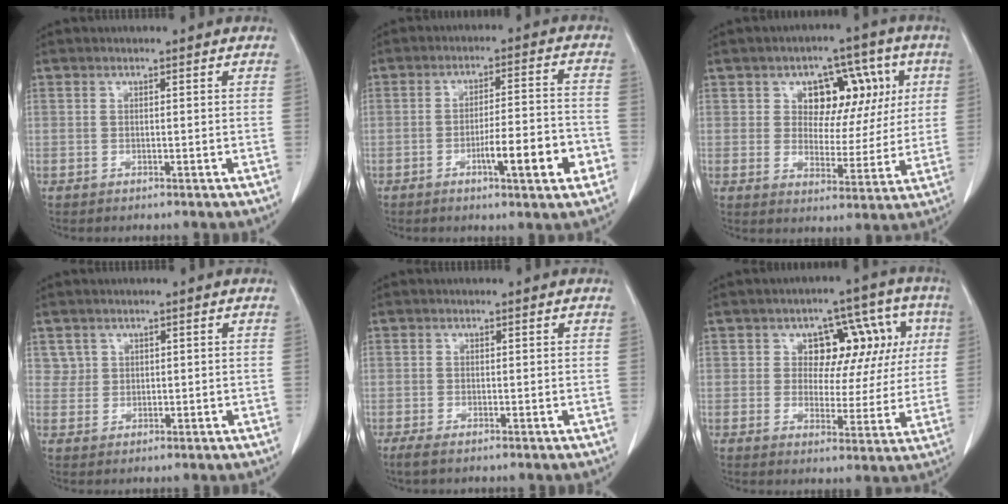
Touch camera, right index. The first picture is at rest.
{"total": 9.6, "force": [-3.9, 1.0, 8.7], "torque": [-0.131, 0.005, -0.057]}
{"total": 10.9, "force": [3.3, 7.3, 7.3], "torque": [-0.079, 0.037, 0.054]}
{"total": 2.0, "force": [0.9, 1.8, -0.1], "torque": [0.016, 0.004, 0.012]}
{"total": 1.4, "force": [-0.8, 0.4, 1.1], "torque": [-0.023, -0.003, -0.016]}
{"total": 10.7, "force": [2.9, 7.2, 7.4], "torque": [-0.067, 0.043, 0.042]}